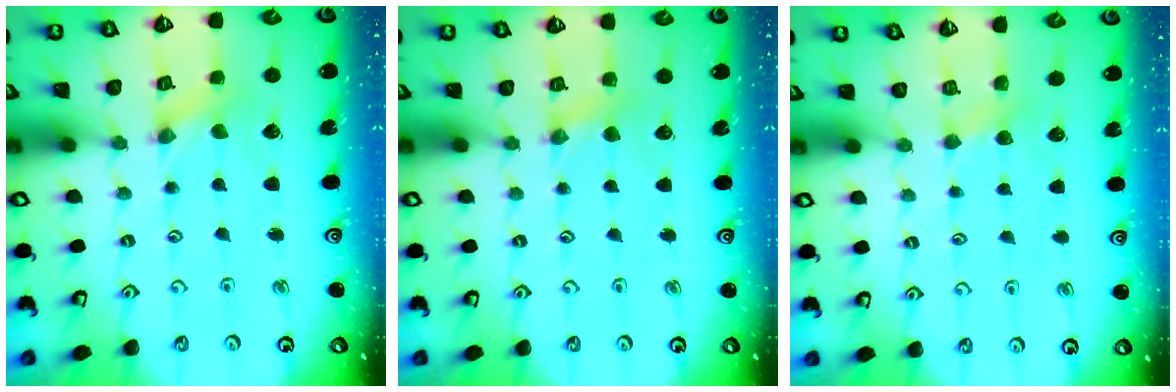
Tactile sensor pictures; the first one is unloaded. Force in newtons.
{"total": 3.8, "press": 3.8, "slide": 0.5}
{"total": 3.0, "press": 3.0, "slide": 0.4}